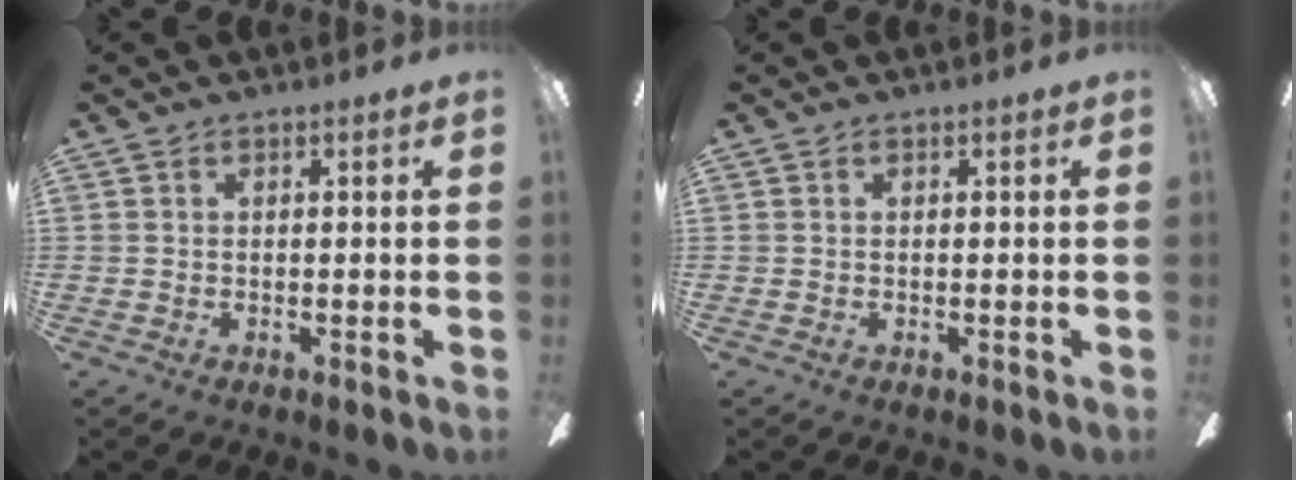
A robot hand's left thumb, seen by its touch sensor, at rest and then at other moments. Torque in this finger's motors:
{"motor_torque": [-0.08, 0.08, -0.21, 0.10, 0.00]}